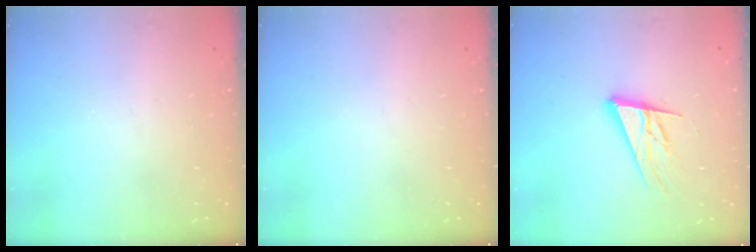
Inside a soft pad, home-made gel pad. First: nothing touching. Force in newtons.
{"total": 0.0}
{"total": 14.7, "press": 14.1, "slide": 4.0}